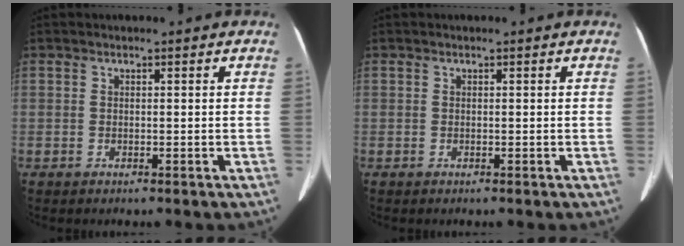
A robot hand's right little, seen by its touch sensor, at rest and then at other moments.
{"total": 0.0}